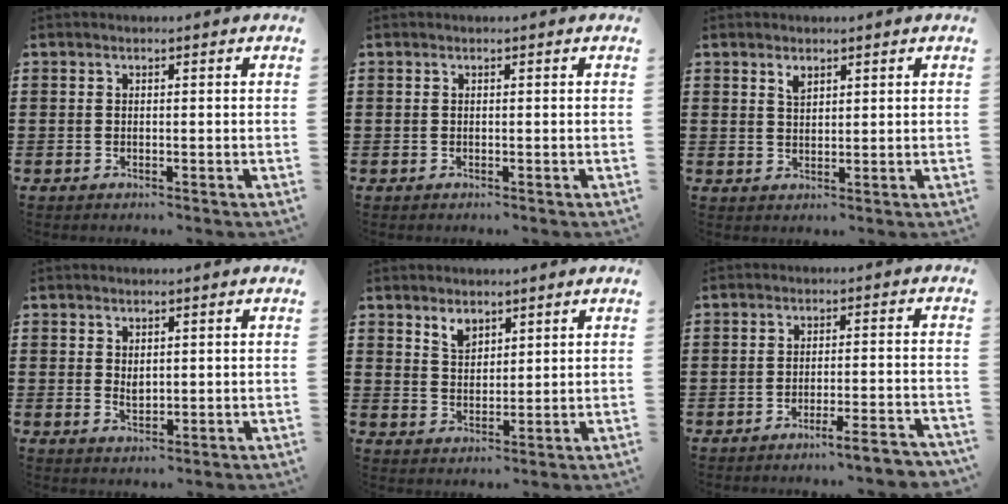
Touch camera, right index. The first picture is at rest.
{"total": 0.0}
{"total": 1.9, "force": [1.5, 0.9, 0.9], "torque": [-0.020, 0.003, 0.027]}
{"total": 1.8, "force": [0.6, 1.0, 1.3], "torque": [-0.027, 0.004, 0.011]}
{"total": 3.2, "force": [2.5, 1.8, 1.1], "torque": [-0.029, 0.004, 0.047]}
{"total": 4.1, "force": [-3.5, -0.3, 2.1], "torque": [-0.033, -0.012, -0.065]}